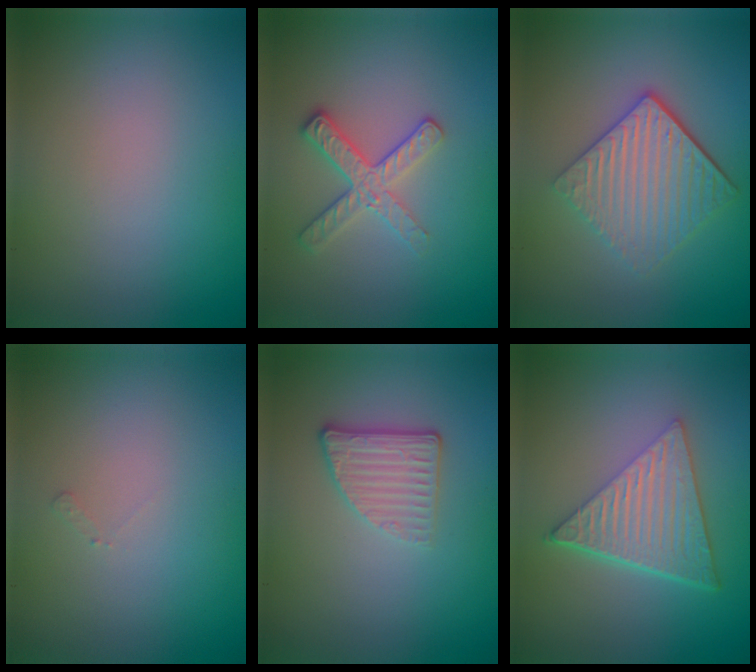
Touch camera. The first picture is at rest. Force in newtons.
{"total": 2.6, "press": 2.4, "slide": 0.9}
{"total": 5.4, "press": 3.8, "slide": 3.8}
{"total": 0.5, "press": 0.5, "slide": 0.2}
{"total": 2.7, "press": 2.3, "slide": 1.4}
{"total": 6.9, "press": 4.5, "slide": 5.3}